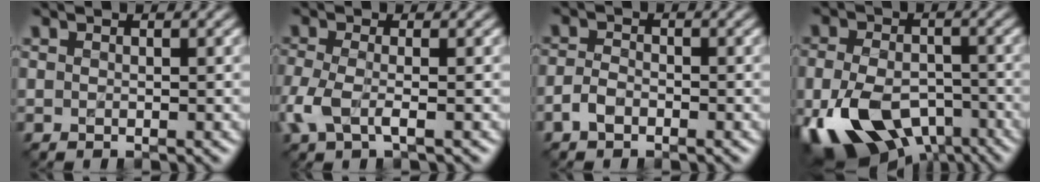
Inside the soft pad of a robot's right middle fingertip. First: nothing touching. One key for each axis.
{"total": 3.2, "fx": -1.1, "fy": 1.0, "fz": 2.8, "tx": -0.075, "ty": -0.005, "tz": -0.031}
{"total": 1.7, "fx": -1.1, "fy": 0.8, "fz": 1.0, "tx": -0.019, "ty": 0.004, "tz": -0.026}
{"total": 11.5, "fx": -5.1, "fy": 7.1, "fz": 7.6, "tx": -0.161, "ty": -0.032, "tz": -0.084}